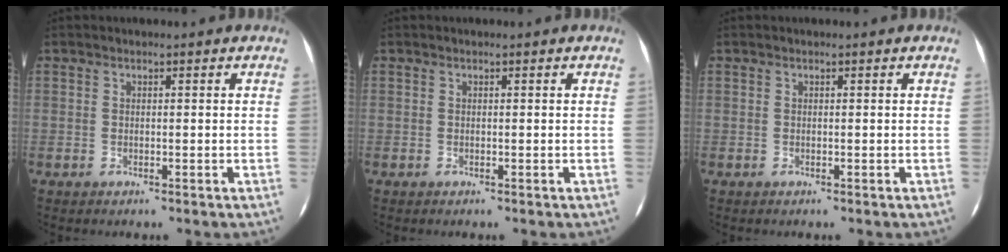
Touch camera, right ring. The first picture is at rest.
{"total": 0.0}
{"total": 0.0}